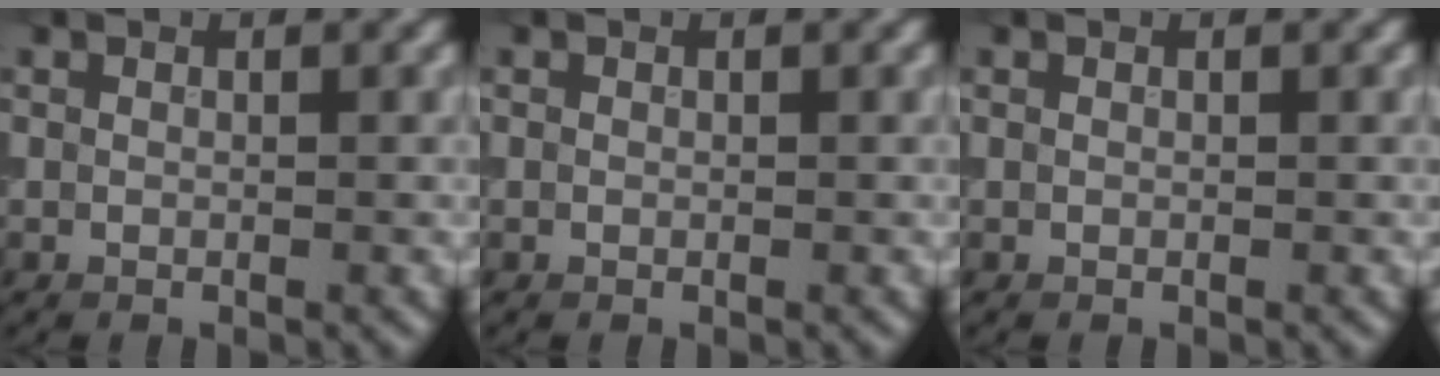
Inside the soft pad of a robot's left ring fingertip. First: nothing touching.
{"total": 0.0}
{"total": 0.0}